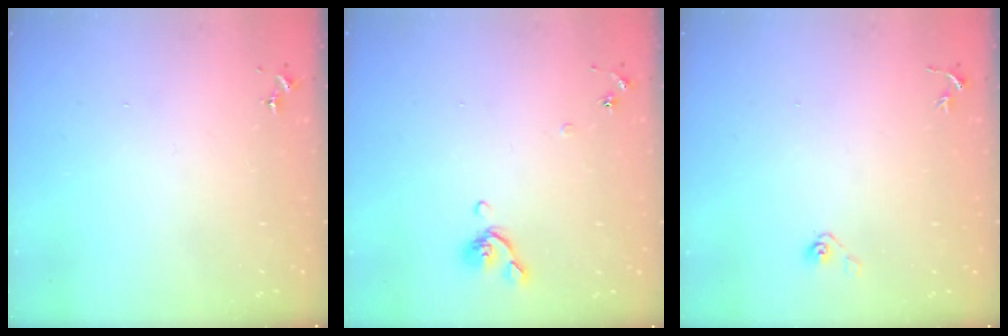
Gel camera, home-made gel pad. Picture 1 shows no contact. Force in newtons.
{"total": 6.9, "press": 6.8, "slide": 1.5}
{"total": 3.9, "press": 3.3, "slide": 2.1}